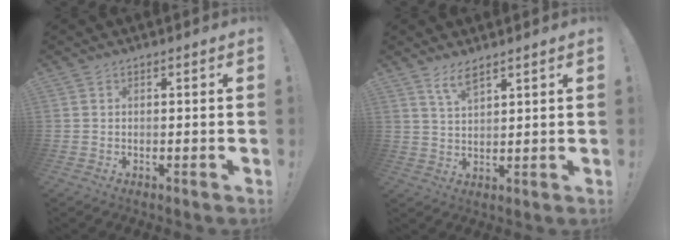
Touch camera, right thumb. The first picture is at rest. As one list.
[{"total": 5.1, "force": [3.9, 0.9, 3.2], "torque": [-0.061, -0.018, 0.069]}]